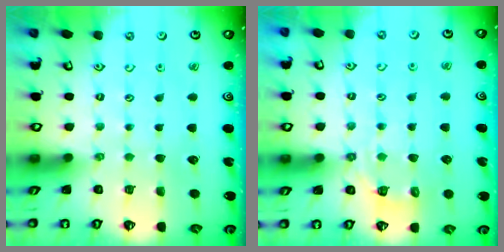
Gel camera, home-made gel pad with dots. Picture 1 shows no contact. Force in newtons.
{"total": 6.0, "press": 5.8, "slide": 1.7}